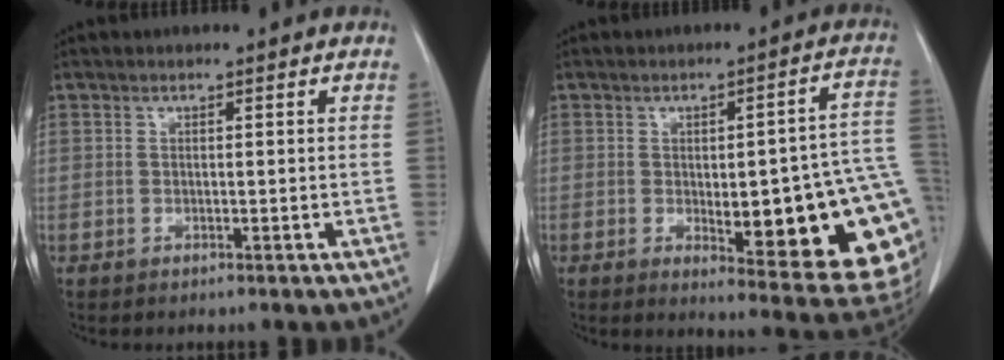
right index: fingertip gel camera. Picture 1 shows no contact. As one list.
[{"total": 21.7, "force": [-3.1, 4.4, 21.0], "torque": [-0.175, 0.007, -0.018]}]